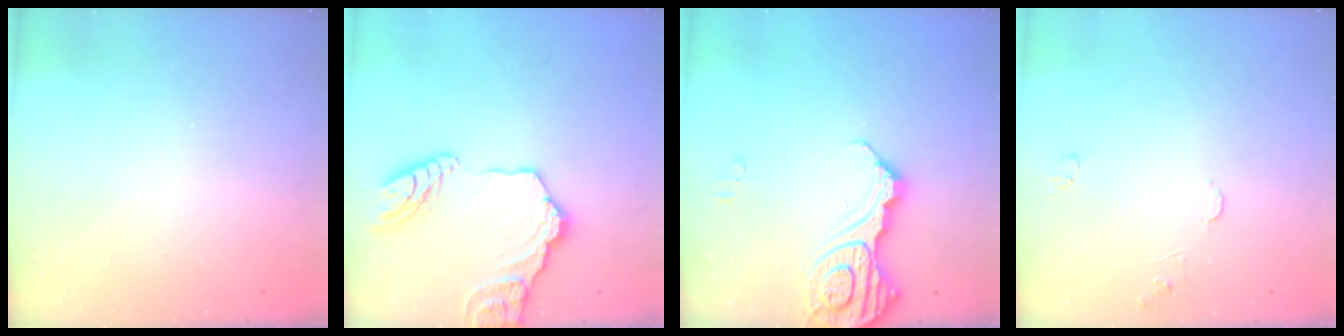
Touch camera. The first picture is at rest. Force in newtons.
{"total": 17.4, "press": 17.3, "slide": 2.2}
{"total": 16.1, "press": 16.0, "slide": 1.8}
{"total": 6.7, "press": 6.6, "slide": 0.6}